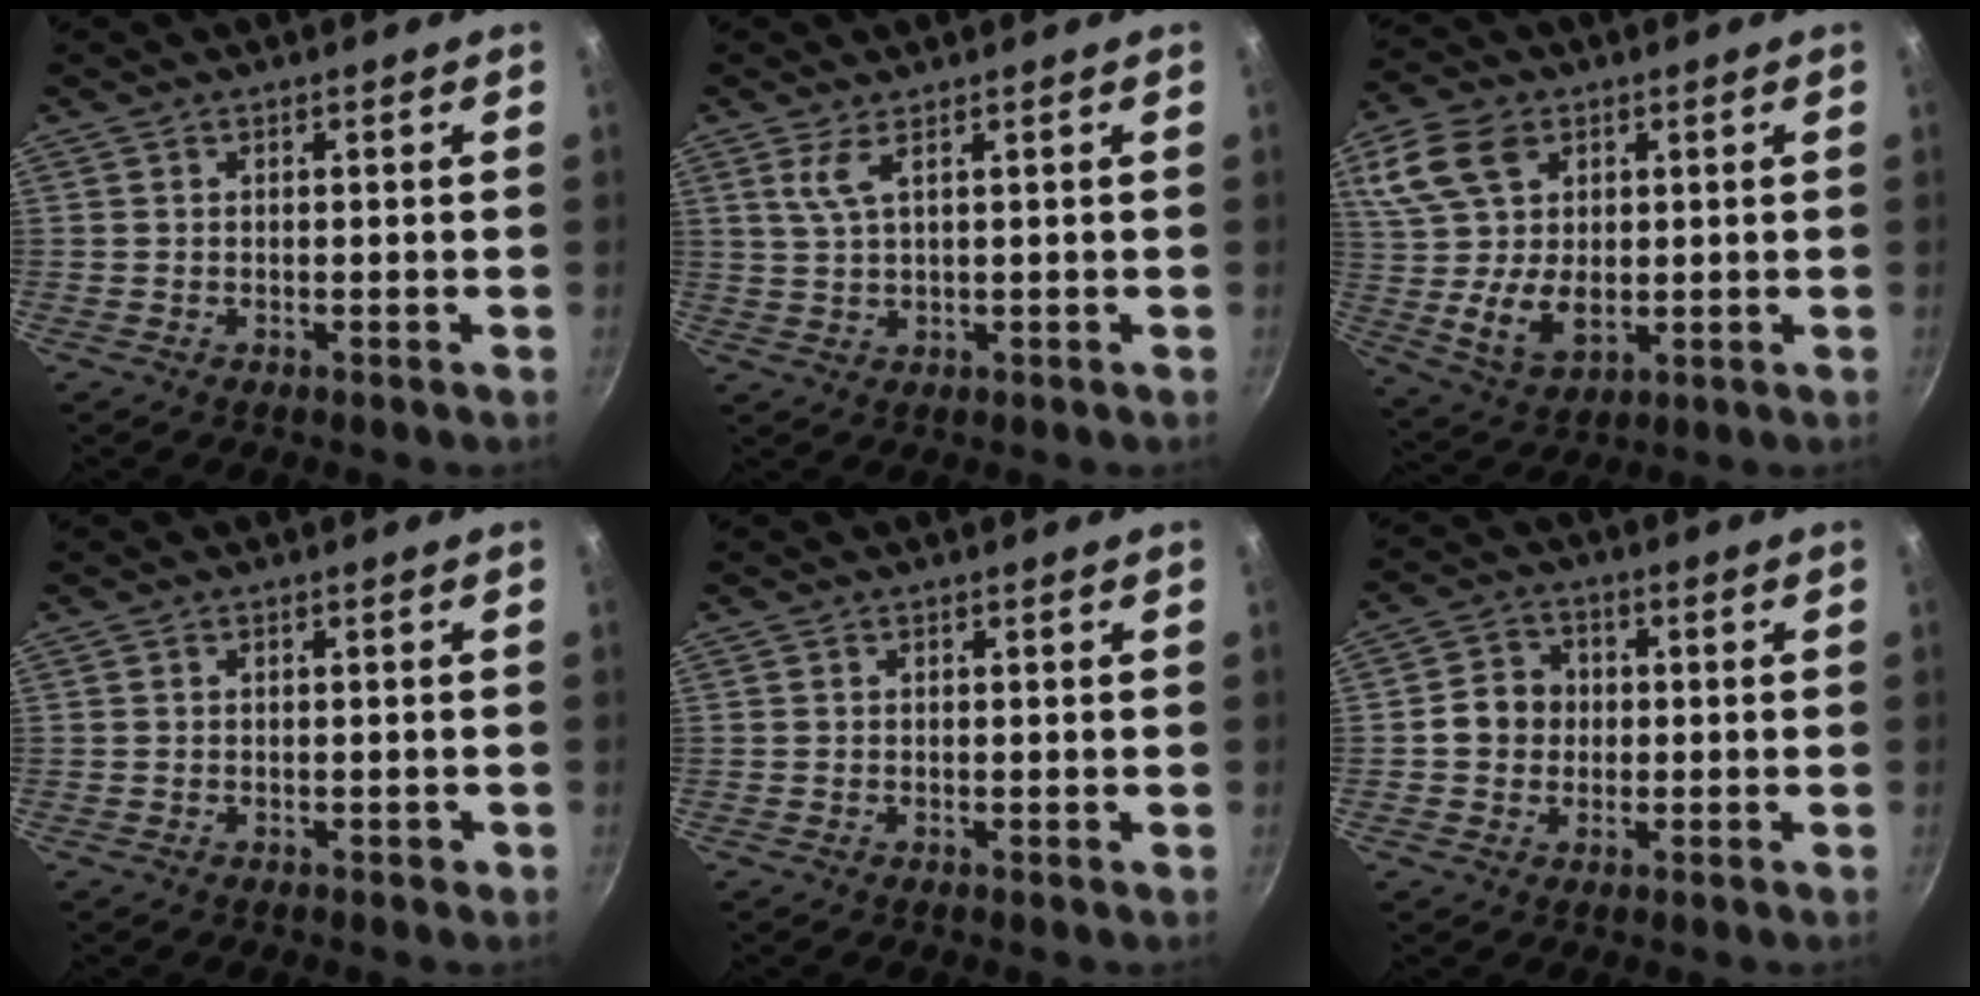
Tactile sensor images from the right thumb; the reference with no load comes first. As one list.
[{"total": 3.5, "force": [1.6, 0.8, 3.1], "torque": [-0.069, -0.008, 0.037]}, {"total": 16.7, "force": [4.8, 11.9, 10.8], "torque": [-0.210, -0.015, 0.095]}, {"total": 0.7, "force": [-0.2, 0.6, 0.4], "torque": [0.001, 0.004, -0.002]}, {"total": 0.0}, {"total": 6.3, "force": [0.0, 5.6, 2.7], "torque": [-0.017, 0.012, -0.013]}]